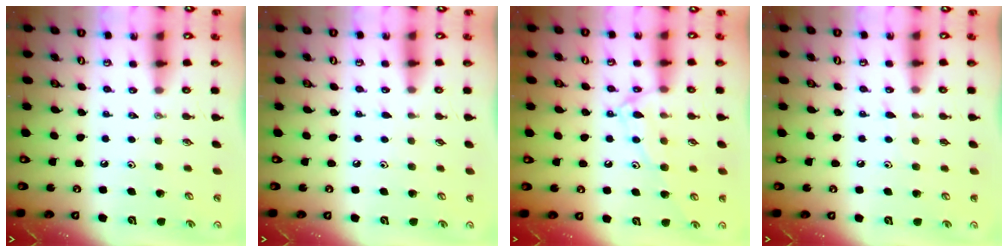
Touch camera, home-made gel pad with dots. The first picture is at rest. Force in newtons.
{"total": 2.9, "press": 2.9, "slide": 0.4}
{"total": 11.8, "press": 11.7, "slide": 0.9}
{"total": 5.7, "press": 5.7, "slide": 0.5}